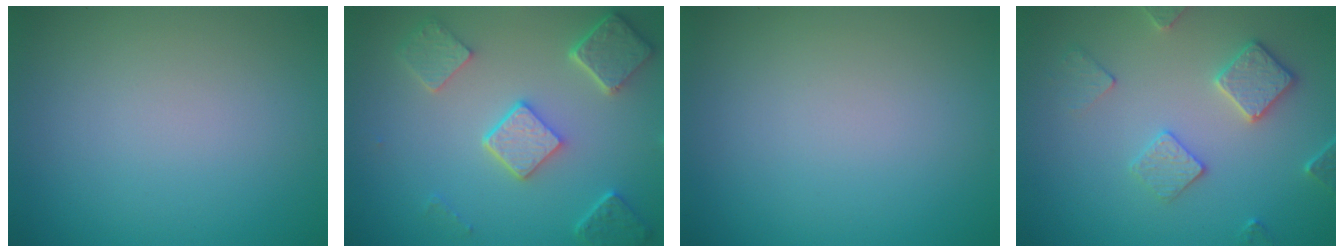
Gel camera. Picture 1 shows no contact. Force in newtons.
{"total": 5.4, "press": 4.1, "slide": 3.5}
{"total": 0.0}
{"total": 3.3, "press": 3.1, "slide": 0.9}